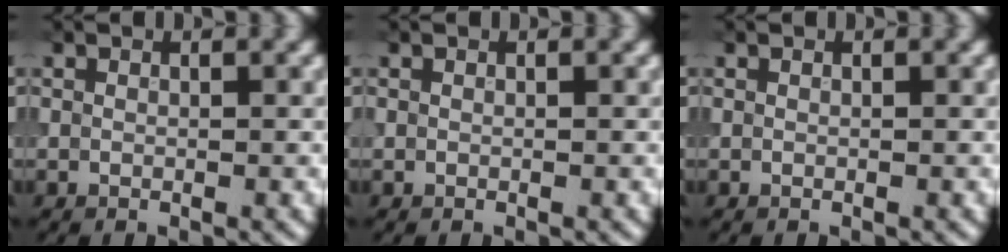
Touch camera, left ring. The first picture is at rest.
{"total": 0.0}
{"total": 0.0}